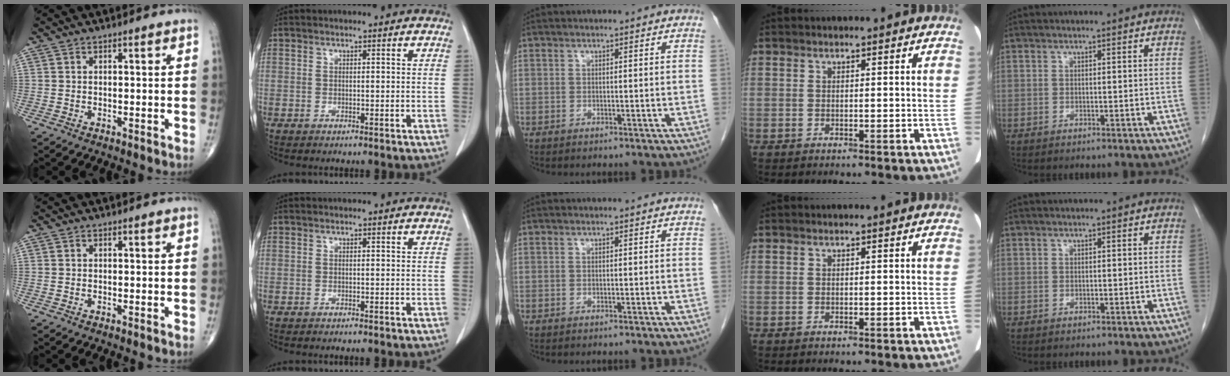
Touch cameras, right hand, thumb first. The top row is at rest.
{}